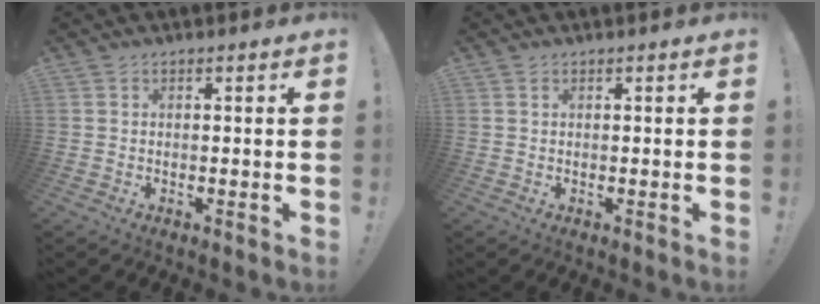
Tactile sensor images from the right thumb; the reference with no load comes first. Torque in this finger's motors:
{"motor_torque": [0.00, -0.01, -0.03, 0.04, 0.00]}